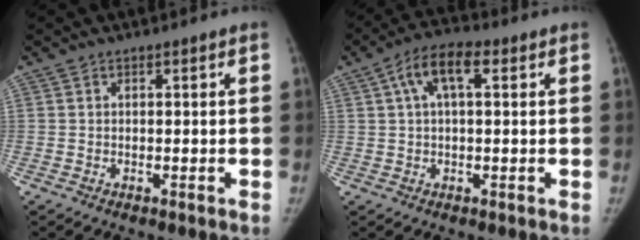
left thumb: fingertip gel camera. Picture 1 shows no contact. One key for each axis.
{"total": 7.4, "fx": 2.5, "fy": 3.3, "fz": 6.2, "tx": -0.114, "ty": 0.024, "tz": 0.037}